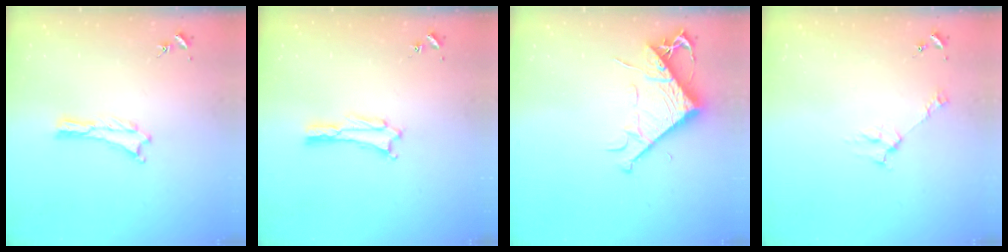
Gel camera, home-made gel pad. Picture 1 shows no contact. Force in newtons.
{"total": 1.8, "press": 1.8, "slide": 0.2}
{"total": 8.5, "press": 8.4, "slide": 1.1}
{"total": 3.5, "press": 3.5, "slide": 0.4}